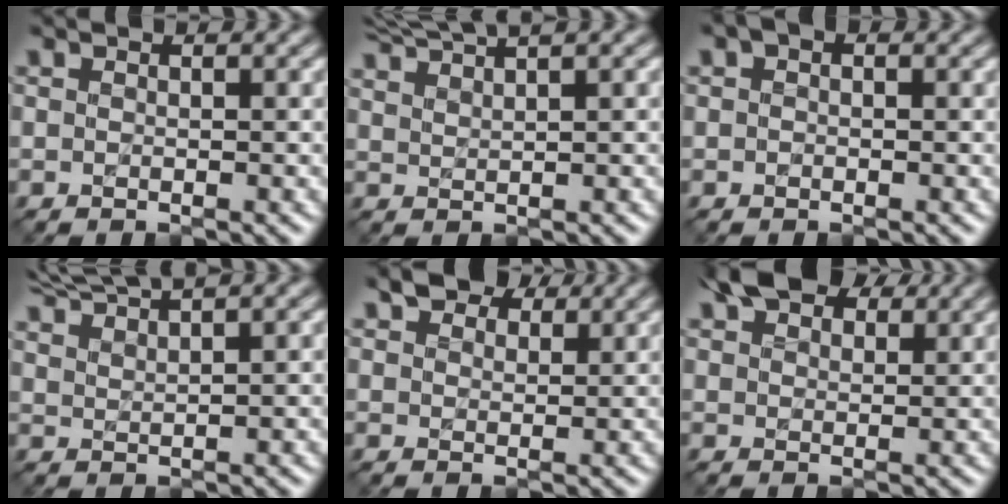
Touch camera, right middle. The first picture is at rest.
{"total": 4.9, "force": [4.5, 0.3, 1.9], "torque": [-0.031, 0.017, 0.061]}
{"total": 1.0, "force": [0.5, 0.6, 0.7], "torque": [-0.016, -0.003, -0.003]}
{"total": 5.0, "force": [4.8, 0.1, 1.6], "torque": [-0.028, 0.016, 0.069]}
{"total": 3.6, "force": [3.1, 1.5, 0.8], "torque": [-0.018, 0.007, 0.050]}
{"total": 5.4, "force": [4.4, 2.3, 2.1], "torque": [-0.034, 0.015, 0.072]}